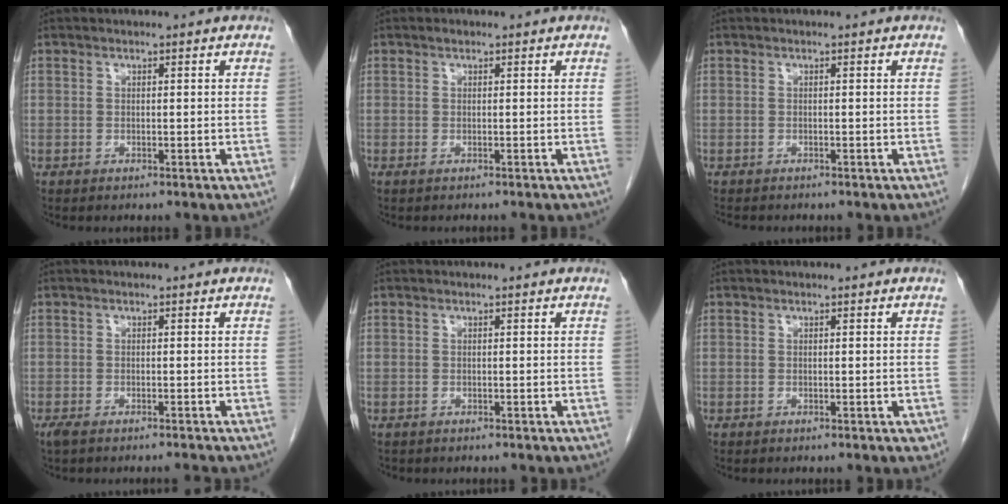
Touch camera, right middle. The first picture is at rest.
{"total": 1.1, "force": [-0.5, 0.4, 1.0], "torque": [-0.015, -0.001, -0.004]}
{"total": 2.9, "force": [-2.5, 0.8, 1.2], "torque": [-0.020, -0.007, -0.032]}
{"total": 3.0, "force": [-2.6, -0.1, 1.4], "torque": [-0.021, -0.007, -0.043]}
{"total": 0.0}
{"total": 0.5, "force": [-0.2, 0.1, 0.5], "torque": [-0.004, -0.002, -0.001]}